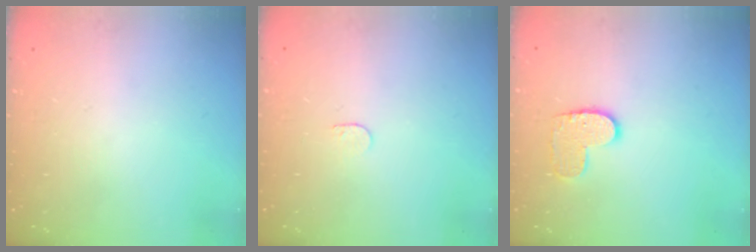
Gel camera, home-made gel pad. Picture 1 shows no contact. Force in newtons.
{"total": 3.6, "press": 3.6, "slide": 0.3}
{"total": 7.9, "press": 7.9, "slide": 0.3}